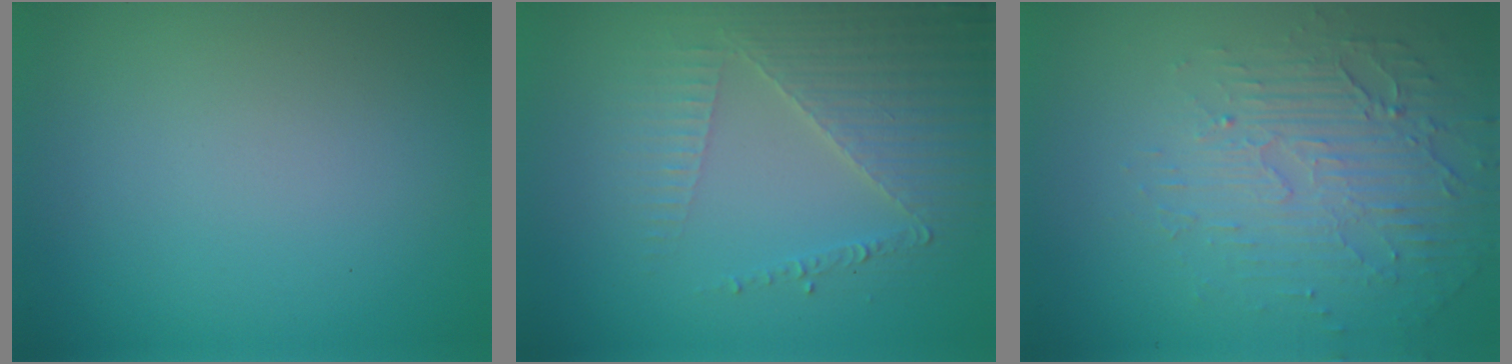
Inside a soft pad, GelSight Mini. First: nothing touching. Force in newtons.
{"total": 3.8, "press": 3.7, "slide": 0.6}
{"total": 5.7, "press": 3.3, "slide": 4.6}